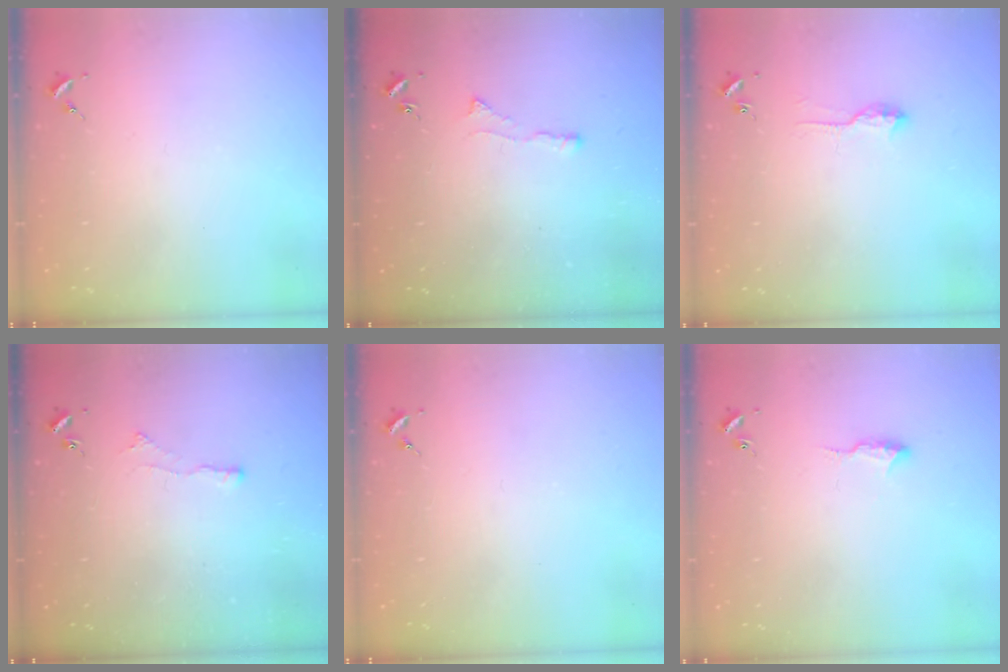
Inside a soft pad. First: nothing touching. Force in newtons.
{"total": 3.0, "press": 2.9, "slide": 0.5}
{"total": 6.1, "press": 6.1, "slide": 0.6}
{"total": 2.8, "press": 2.7, "slide": 0.5}
{"total": 0.0}
{"total": 7.7, "press": 7.7, "slide": 0.7}